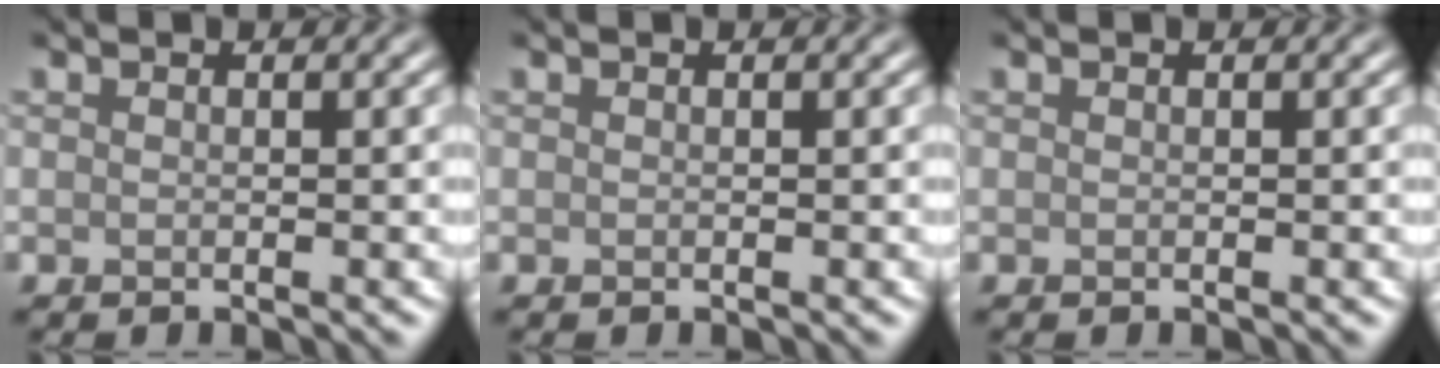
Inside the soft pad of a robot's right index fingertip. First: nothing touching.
{"total": 0.0}
{"total": 0.0}